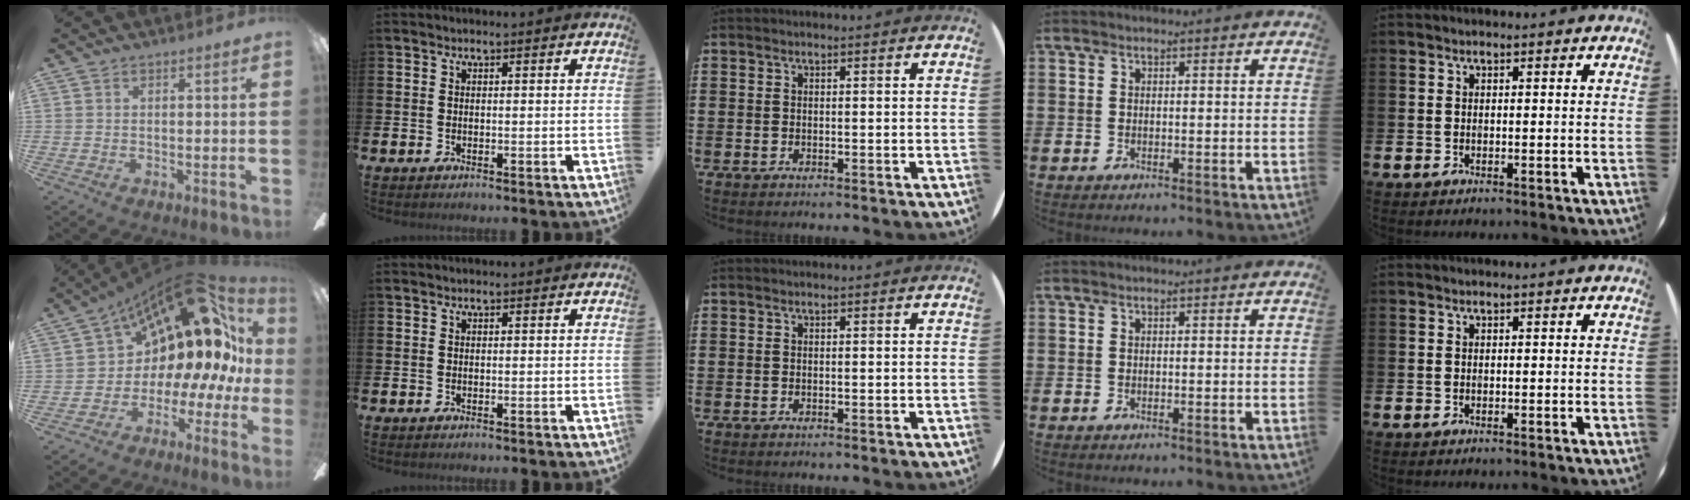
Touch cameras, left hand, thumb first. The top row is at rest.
{"thumb": {"total": 15.9, "force": [11.5, 7.2, 8.3], "torque": [-0.128, -0.096, 0.203]}}